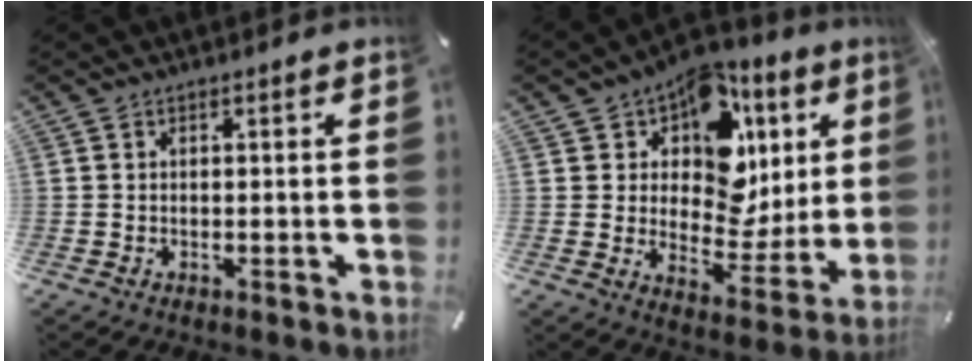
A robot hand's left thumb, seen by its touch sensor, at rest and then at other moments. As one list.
[{"total": 13.9, "force": [6.5, 9.9, 7.2], "torque": [-0.091, -0.063, 0.115]}]